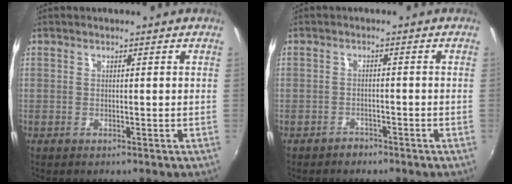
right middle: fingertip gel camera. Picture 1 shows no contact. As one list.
[{"total": 2.1, "force": [-1.8, 1.2, 0.0], "torque": [-0.007, 0.006, -0.028]}]